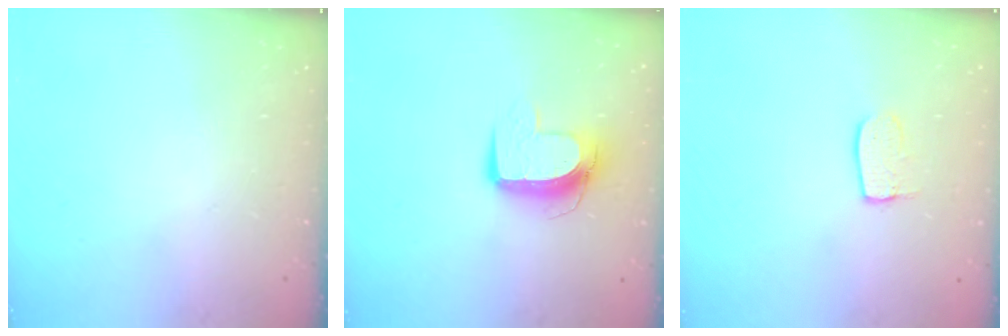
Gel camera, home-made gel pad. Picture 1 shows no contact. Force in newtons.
{"total": 10.2, "press": 10.2, "slide": 0.6}
{"total": 6.0, "press": 6.0, "slide": 0.3}